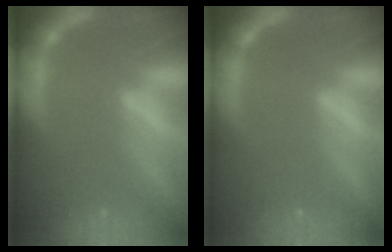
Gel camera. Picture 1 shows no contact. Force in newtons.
{"total": 0.0}